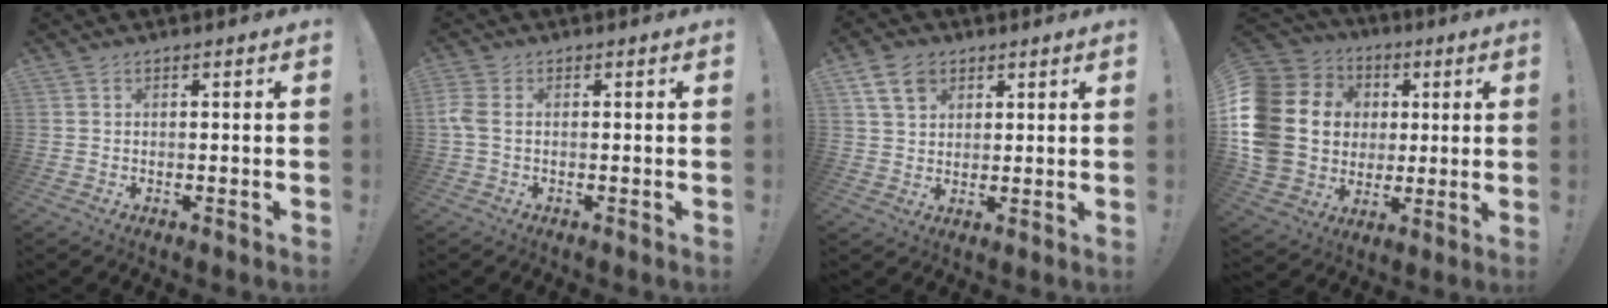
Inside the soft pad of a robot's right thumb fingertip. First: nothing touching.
{"total": 3.3, "force": [0.1, 1.9, 2.7], "torque": [-0.066, 0.003, 0.001]}
{"total": 8.5, "force": [4.5, 5.9, 4.2], "torque": [-0.067, -0.009, 0.089]}
{"total": 19.4, "force": [2.4, 16.7, 9.6], "torque": [-0.190, 0.000, 0.075]}